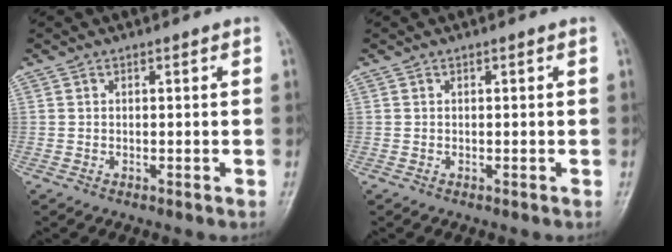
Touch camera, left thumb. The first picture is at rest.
{"total": 0.0}